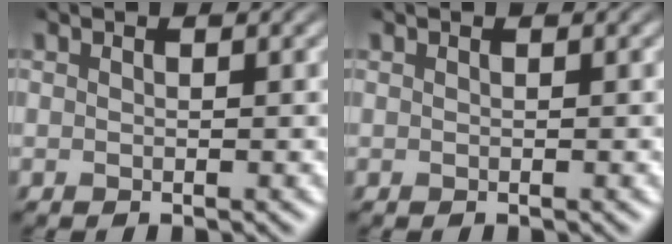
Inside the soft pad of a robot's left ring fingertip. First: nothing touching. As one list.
[{"total": 0.0}]